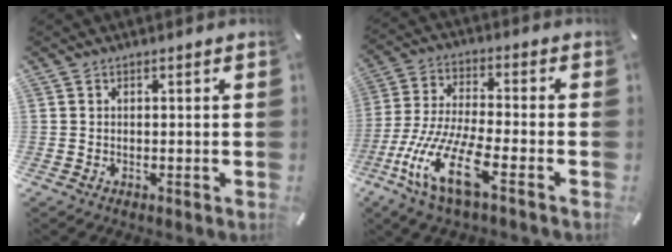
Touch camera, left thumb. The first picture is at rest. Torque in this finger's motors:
{"motor_torque": [-0.20, 1.57, 1.64, 1.13, 0.61]}